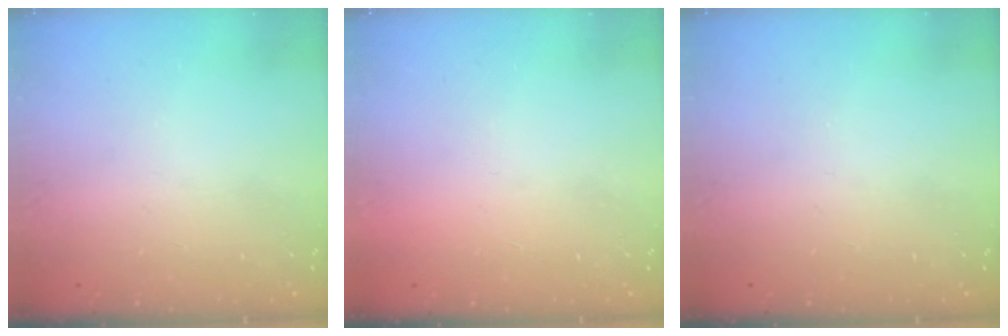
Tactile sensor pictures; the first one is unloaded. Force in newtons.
{"total": 1.5, "press": 1.5, "slide": 0.1}
{"total": 0.0}